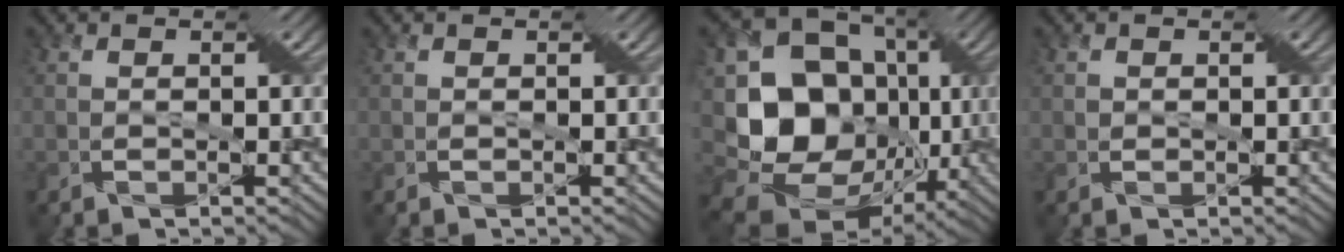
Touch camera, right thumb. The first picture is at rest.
{"total": 0.0}
{"total": 19.1, "force": [-2.7, 14.9, 11.6], "torque": [-0.260, -0.026, -0.030]}
{"total": 0.6, "force": [0.2, 0.5, 0.1], "torque": [0.003, 0.003, 0.004]}